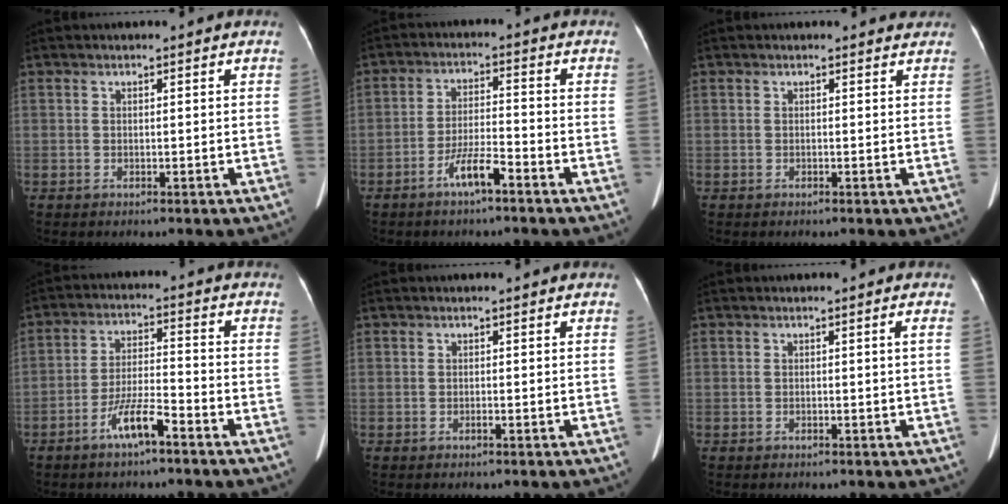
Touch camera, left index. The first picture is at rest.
{"total": 5.2, "force": [-3.4, 0.5, 4.0], "torque": [-0.082, -0.003, -0.063]}
{"total": 1.4, "force": [1.3, 0.5, 0.0], "torque": [-0.004, -0.004, 0.001]}
{"total": 6.4, "force": [-4.1, 0.6, 4.9], "torque": [-0.102, -0.002, -0.076]}
{"total": 0.0}
{"total": 0.7, "force": [0.1, -0.3, 0.6], "torque": [-0.008, -0.002, 0.003]}